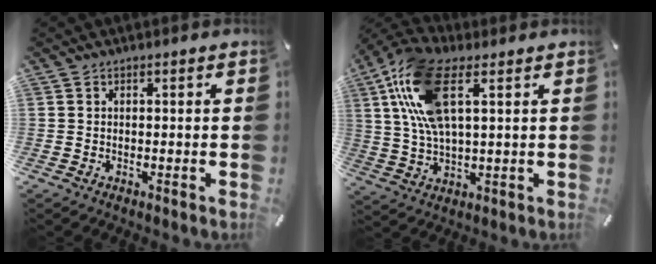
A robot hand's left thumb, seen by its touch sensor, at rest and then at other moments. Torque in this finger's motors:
{"motor_torque": [0.90, 0.38, 1.46, -1.31, 0.65]}